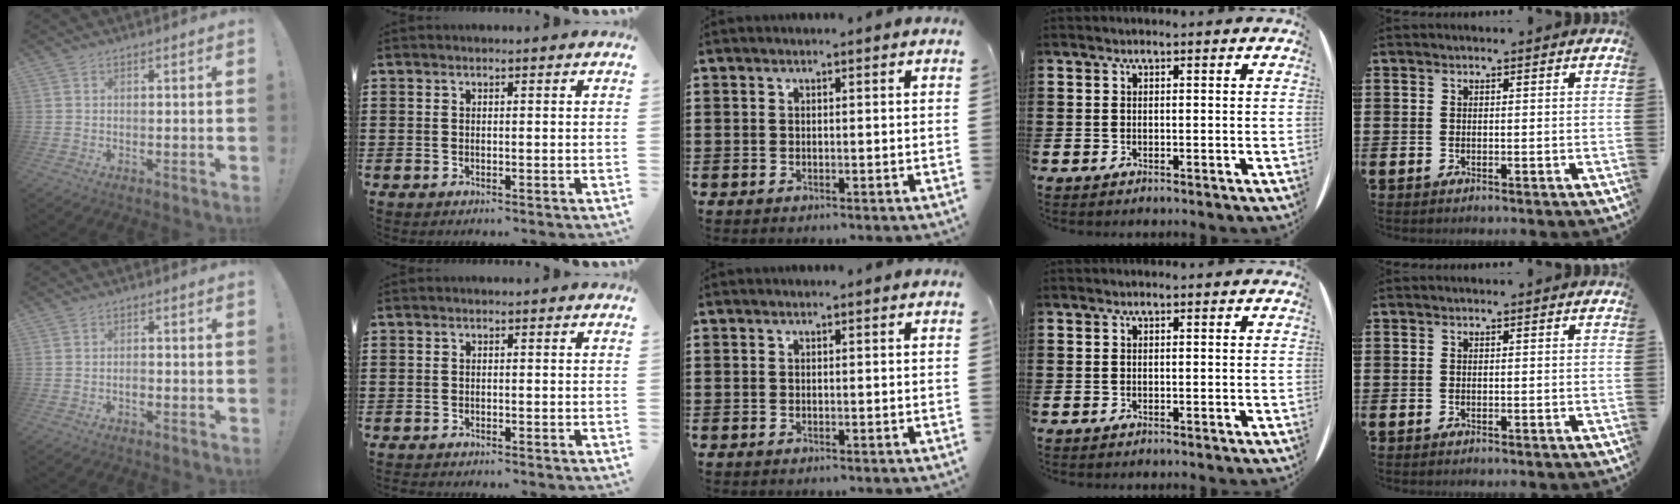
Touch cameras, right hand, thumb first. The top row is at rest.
{"thumb": {"total": 1.4, "force": [-0.8, 0.7, 0.9], "torque": [-0.010, 0.002, -0.016]}, "index": {"total": 0.5, "force": [-0.5, 0.0, -0.1], "torque": [0.000, 0.000, -0.012]}}